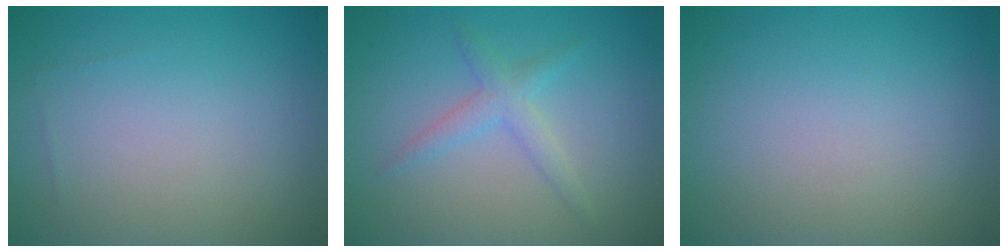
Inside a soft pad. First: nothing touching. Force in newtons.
{"total": 2.1, "press": 2.1, "slide": 0.0}
{"total": 0.0}